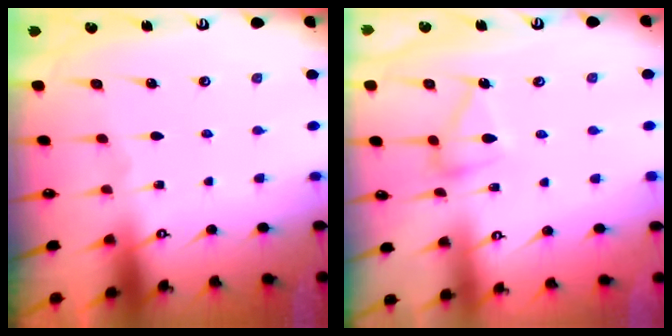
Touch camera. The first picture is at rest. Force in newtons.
{"total": 9.8, "press": 9.8, "slide": 0.5}